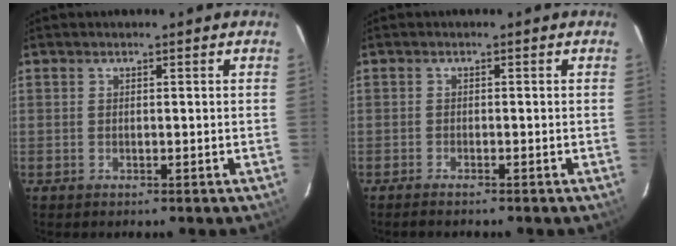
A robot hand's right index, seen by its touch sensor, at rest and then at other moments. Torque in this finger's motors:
{"motor_torque": [-0.01, 0.03, 0.06, 0.00]}